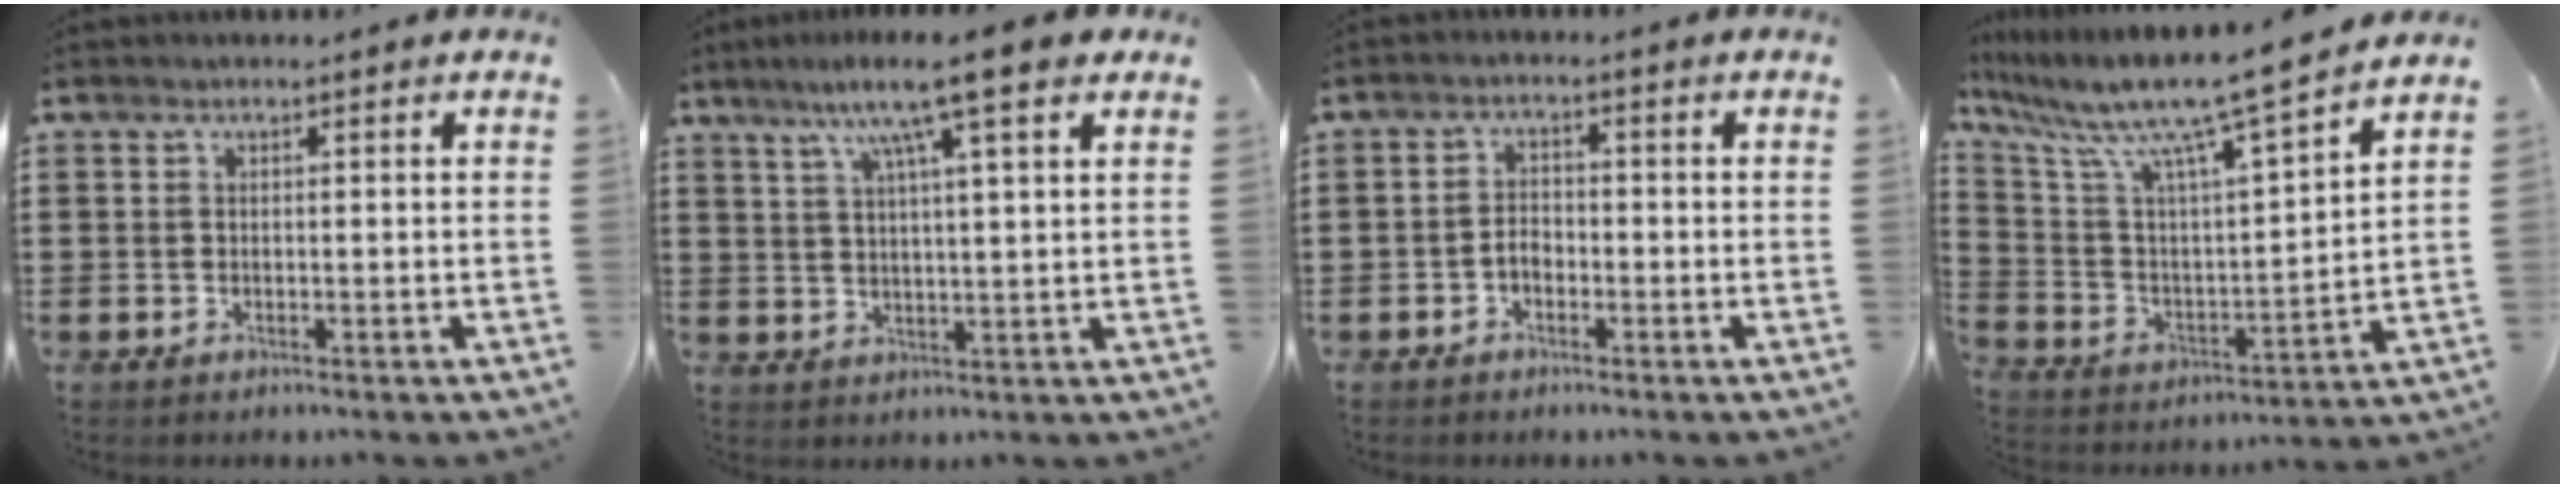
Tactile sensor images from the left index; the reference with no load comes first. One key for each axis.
{"total": 9.7, "fx": 6.4, "fy": 0.4, "fz": 7.3, "tx": -0.151, "ty": -0.008, "tz": 0.105}
{"total": 2.2, "fx": -1.0, "fy": 1.2, "fz": 1.5, "tx": -0.039, "ty": 0.002, "tz": -0.023}
{"total": 11.0, "fx": 9.0, "fy": 0.1, "fz": 6.3, "tx": -0.150, "ty": -0.070, "tz": 0.141}